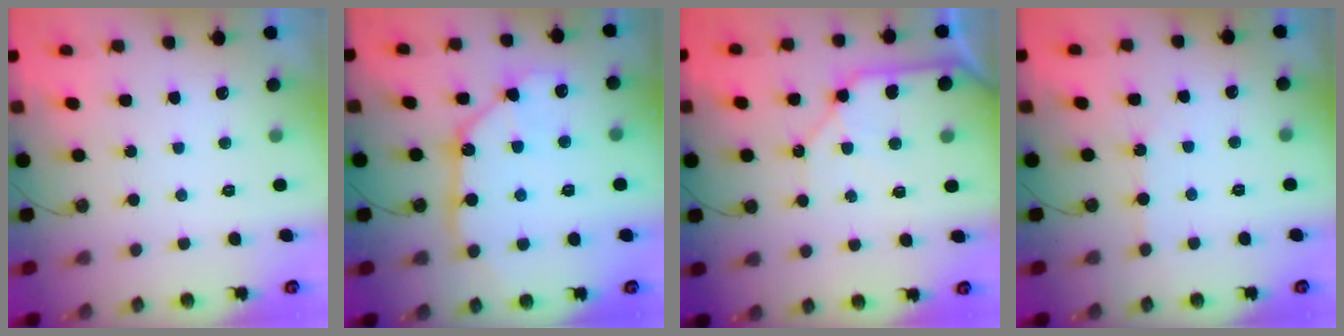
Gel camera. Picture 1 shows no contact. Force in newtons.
{"total": 11.7, "press": 11.6, "slide": 1.5}
{"total": 10.3, "press": 10.2, "slide": 1.2}
{"total": 2.5, "press": 2.5, "slide": 0.4}